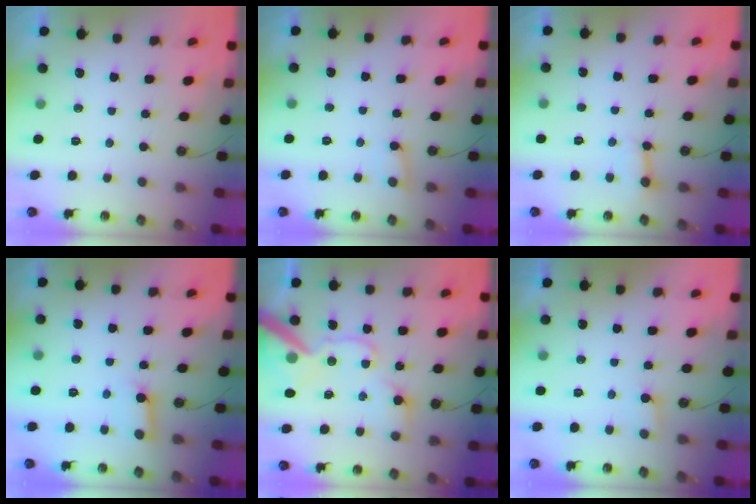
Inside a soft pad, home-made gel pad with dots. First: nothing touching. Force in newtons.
{"total": 3.9, "press": 3.8, "slide": 0.4}
{"total": 3.7, "press": 3.6, "slide": 0.4}
{"total": 6.0, "press": 6.0, "slide": 0.7}
{"total": 18.7, "press": 18.5, "slide": 3.1}
{"total": 3.1, "press": 3.1, "slide": 0.3}